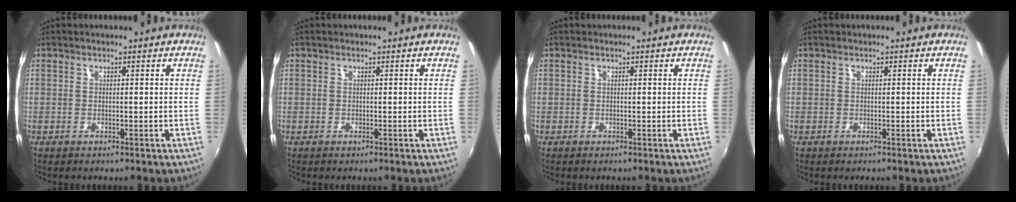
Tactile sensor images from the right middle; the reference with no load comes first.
{"total": 0.0}
{"total": 0.0}
{"total": 0.0}